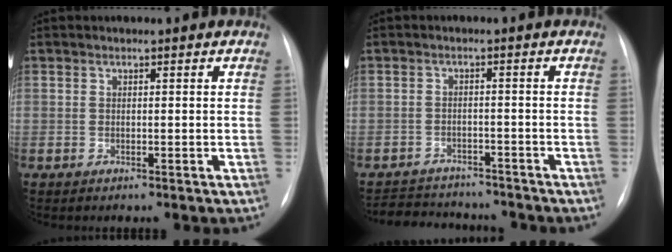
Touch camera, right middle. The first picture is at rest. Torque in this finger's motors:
{"motor_torque": [0.07, -0.37, -0.21, -0.10]}